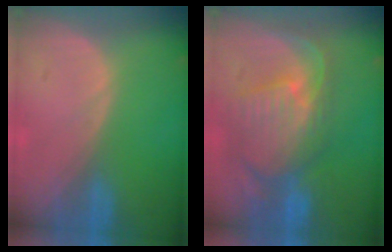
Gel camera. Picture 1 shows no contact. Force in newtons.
{"total": 11.1, "press": 9.7, "slide": 5.5}